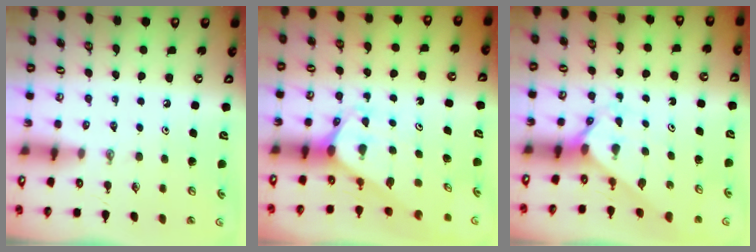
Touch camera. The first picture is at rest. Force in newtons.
{"total": 2.0, "press": 2.0, "slide": 0.1}
{"total": 1.9, "press": 1.9, "slide": 0.1}